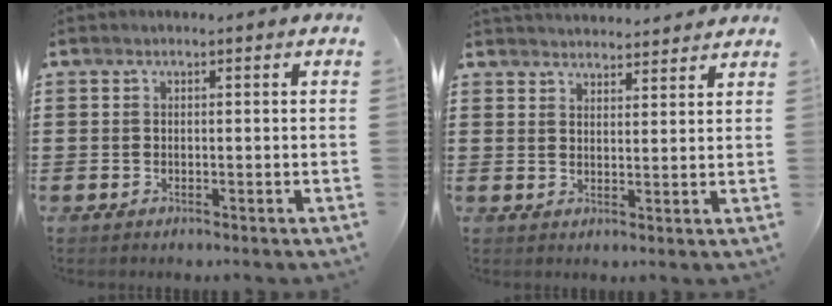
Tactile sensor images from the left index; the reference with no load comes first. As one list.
[{"total": 2.9, "force": [2.9, 0.0, -0.2], "torque": [-0.005, -0.010, 0.055]}]